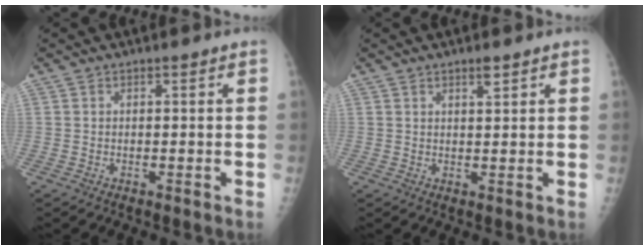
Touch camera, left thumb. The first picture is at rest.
{"total": 2.1, "force": [1.5, 0.5, 1.4], "torque": [-0.019, -0.010, 0.025]}